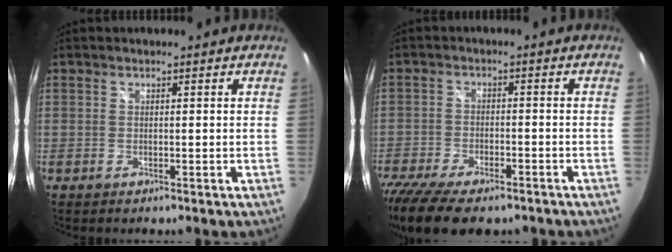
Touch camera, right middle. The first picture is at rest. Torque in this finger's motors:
{"motor_torque": [1.12, -1.02, 0.25, 0.19]}